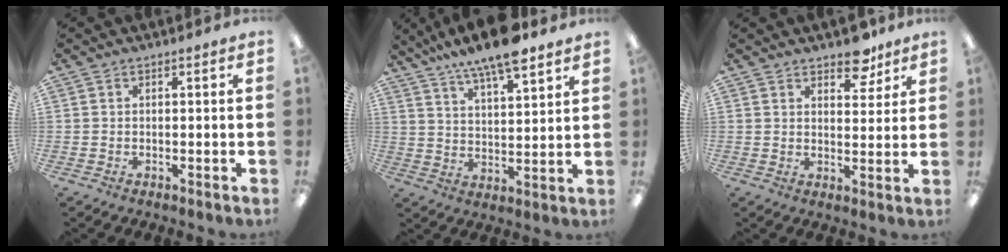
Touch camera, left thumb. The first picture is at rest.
{"total": 12.0, "force": [9.8, 3.1, 6.2], "torque": [-0.111, -0.051, 0.173]}
{"total": 7.1, "force": [5.5, 3.4, 2.9], "torque": [-0.014, -0.033, 0.093]}